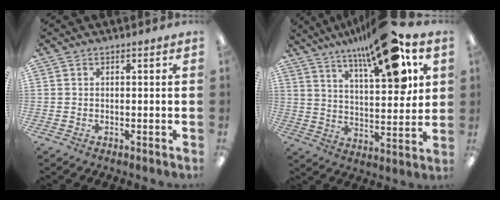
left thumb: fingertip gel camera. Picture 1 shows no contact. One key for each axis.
{"total": 18.9, "fx": 12.1, "fy": 5.4, "fz": 13.4, "tx": -0.208, "ty": -0.064, "tz": 0.191}